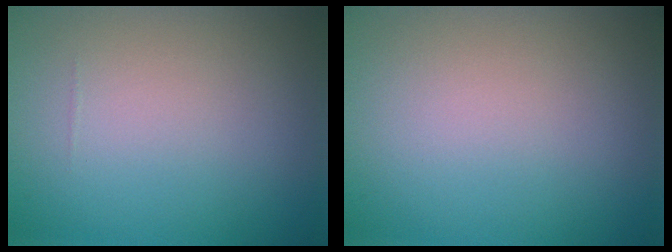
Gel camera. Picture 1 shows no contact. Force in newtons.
{"total": 0.0}